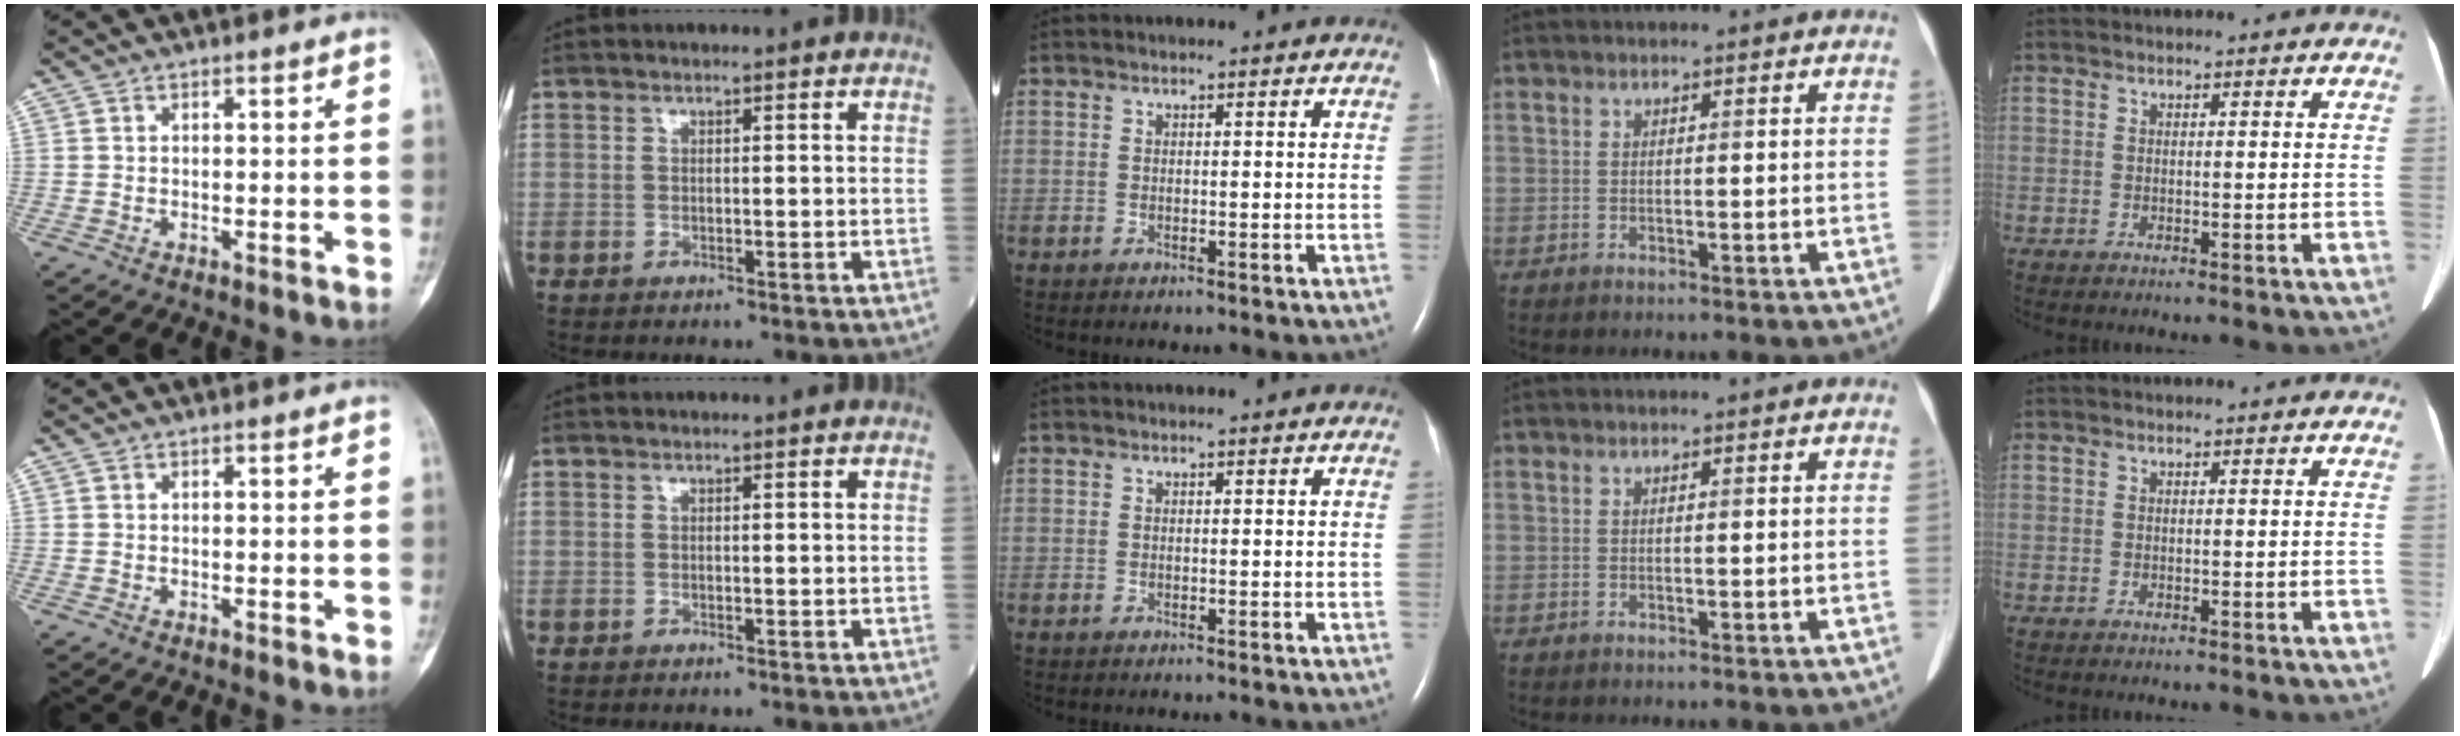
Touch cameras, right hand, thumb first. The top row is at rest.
{}